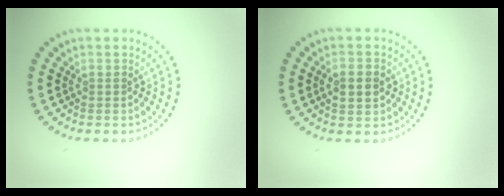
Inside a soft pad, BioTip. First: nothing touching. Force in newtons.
{"total": 2.5, "press": 2.5, "slide": 0.0}